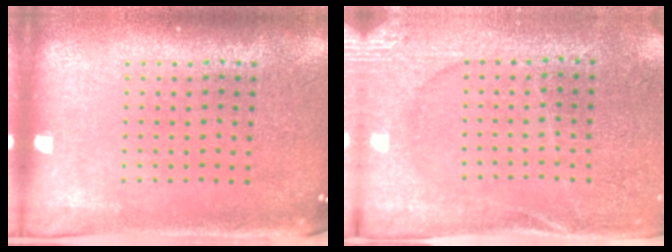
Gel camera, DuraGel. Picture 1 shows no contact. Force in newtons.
{"total": 2.7, "press": 2.7, "slide": 0.3}